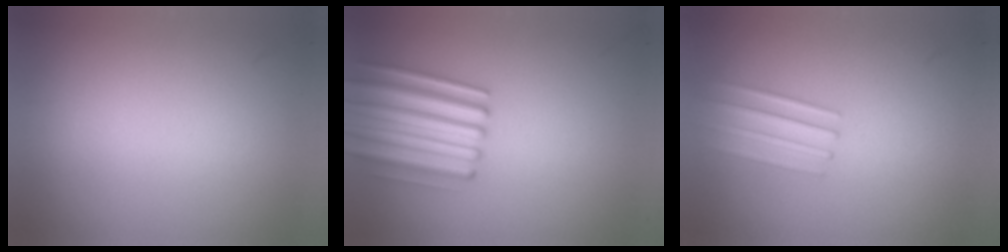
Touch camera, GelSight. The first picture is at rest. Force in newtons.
{"total": 4.7}
{"total": 2.1}